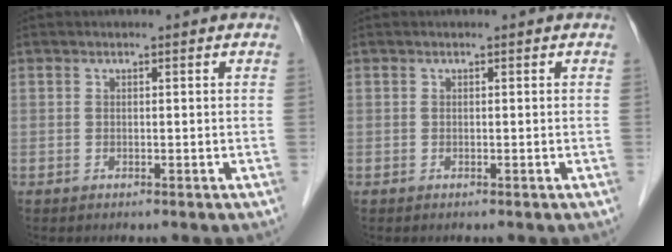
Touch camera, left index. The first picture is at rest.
{"total": 0.0}